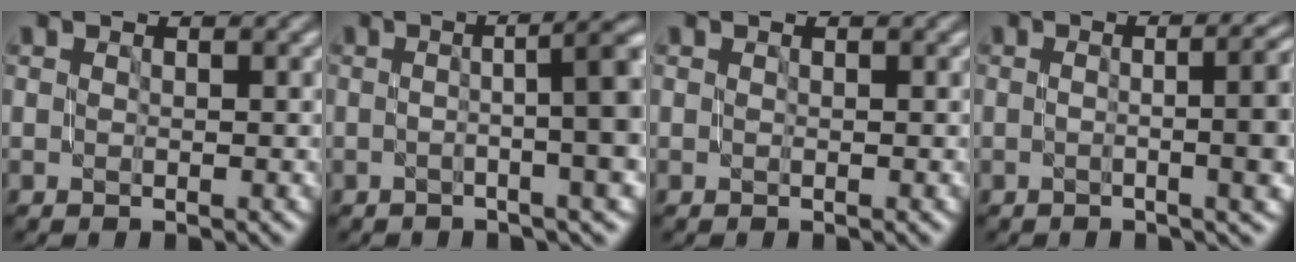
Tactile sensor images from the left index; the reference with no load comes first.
{"total": 8.4, "force": [0.1, 2.3, 8.1], "torque": [-0.070, 0.016, -0.006]}
{"total": 0.0}
{"total": 9.1, "force": [0.2, 3.5, 8.5], "torque": [-0.059, 0.021, -0.009]}